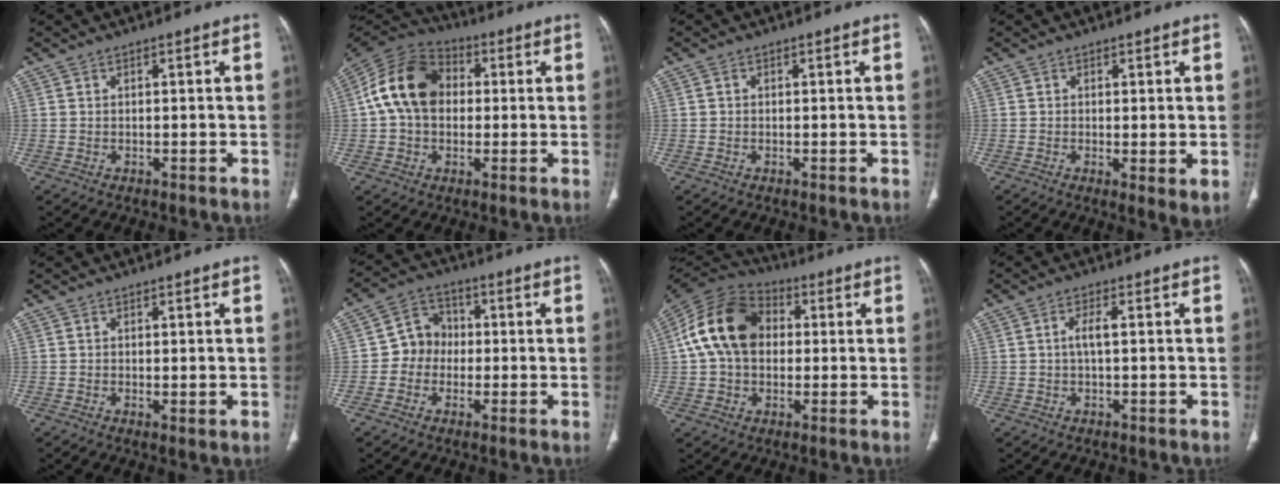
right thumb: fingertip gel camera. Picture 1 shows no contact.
{"total": 15.1, "force": [1.5, 11.2, 10.1], "torque": [-0.170, 0.031, 0.015]}
{"total": 0.5, "force": [0.0, 0.5, 0.2], "torque": [-0.001, 0.002, -0.002]}
{"total": 3.6, "force": [-0.2, 1.1, 3.4], "torque": [-0.060, -0.015, -0.006]}
{"total": 1.4, "force": [-0.1, 0.5, 1.3], "torque": [-0.028, -0.008, -0.001]}
{"total": 6.9, "force": [-0.8, 6.3, 2.8], "torque": [-0.016, 0.022, -0.029]}
{"total": 16.5, "force": [2.1, 12.0, 11.1], "torque": [-0.191, 0.031, 0.027]}
{"total": 2.6, "force": [0.1, 0.8, 2.5], "torque": [-0.058, 0.007, 0.001]}